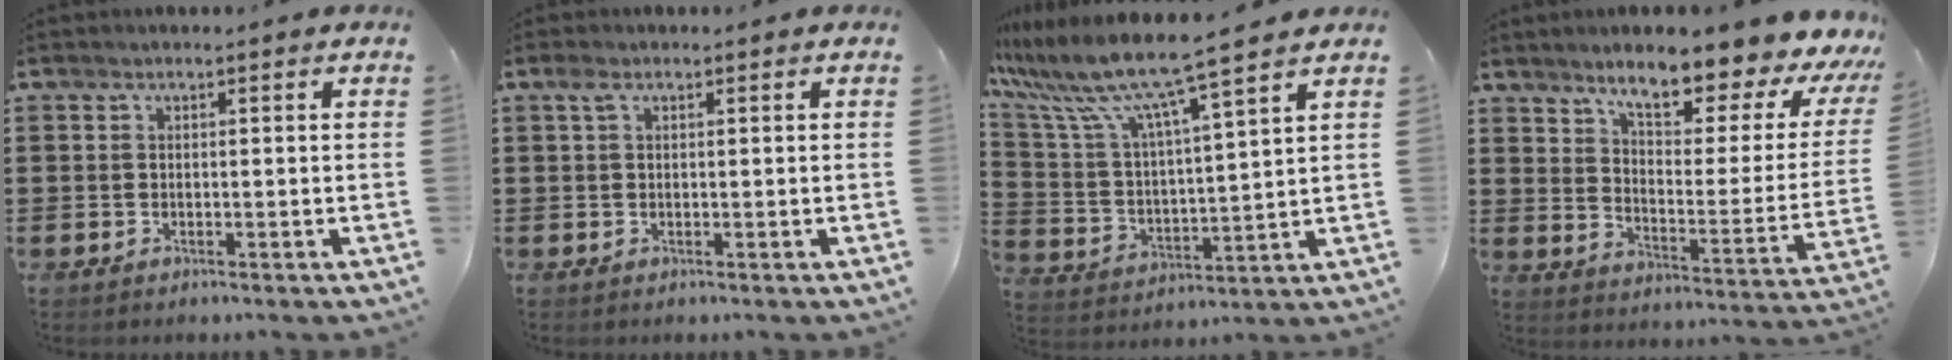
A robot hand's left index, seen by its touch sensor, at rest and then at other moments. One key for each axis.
{"total": 1.5, "fx": 0.6, "fy": 0.8, "fz": 1.1, "tx": -0.025, "ty": 0.007, "tz": 0.010}
{"total": 9.1, "fx": 7.8, "fy": -0.2, "fz": 4.8, "tx": -0.129, "ty": -0.053, "tz": 0.126}
{"total": 9.7, "fx": 8.1, "fy": 1.5, "fz": 5.2, "tx": -0.103, "ty": -0.063, "tz": 0.130}